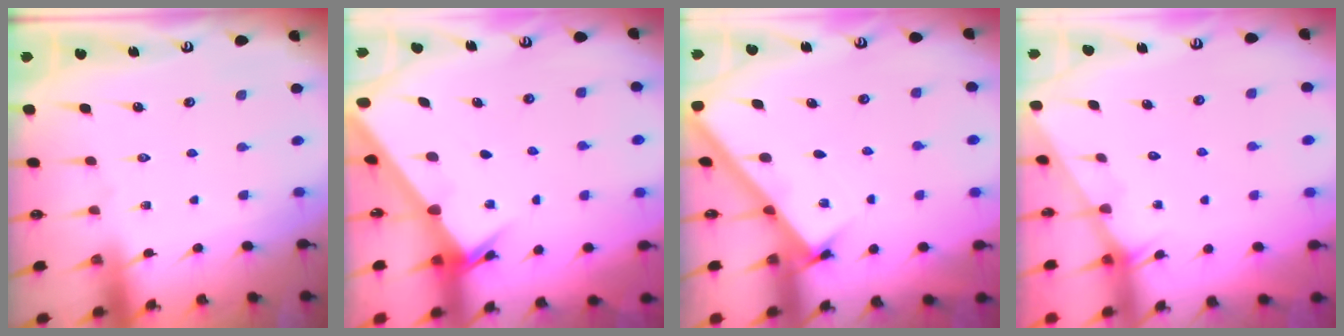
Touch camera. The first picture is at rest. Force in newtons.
{"total": 2.6, "press": 2.6, "slide": 0.3}
{"total": 2.6, "press": 2.6, "slide": 0.3}
{"total": 1.3, "press": 1.3, "slide": 0.1}